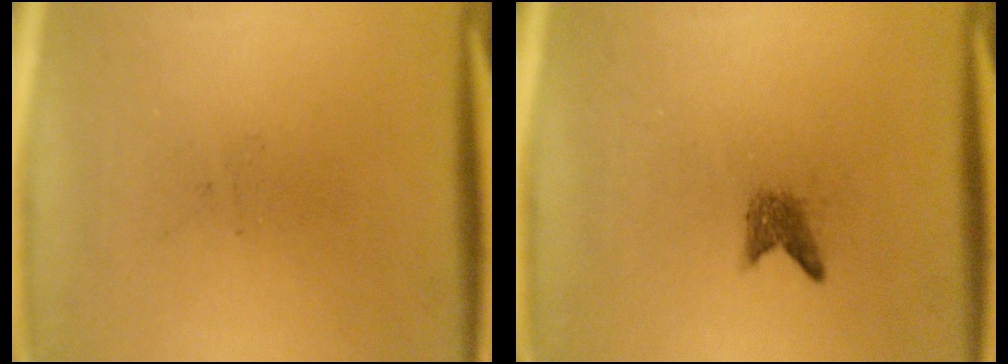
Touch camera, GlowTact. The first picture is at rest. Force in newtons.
{"total": 1.7}